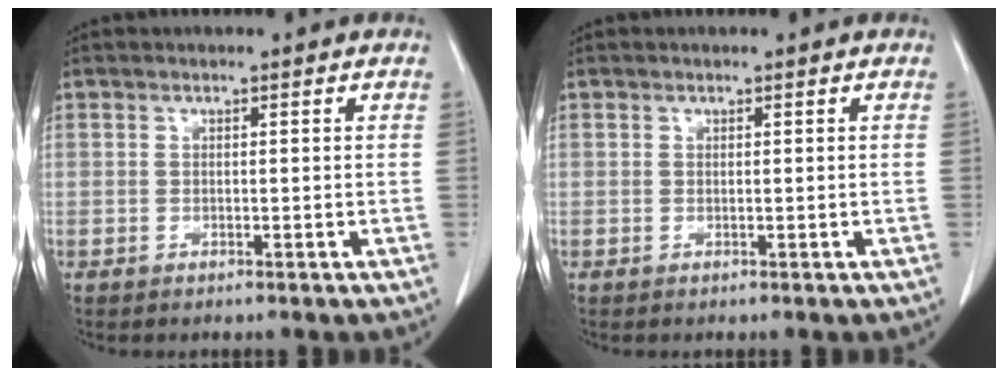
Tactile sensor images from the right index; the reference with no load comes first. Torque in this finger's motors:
{"motor_torque": [0.00, 0.00, 0.00, 0.00]}